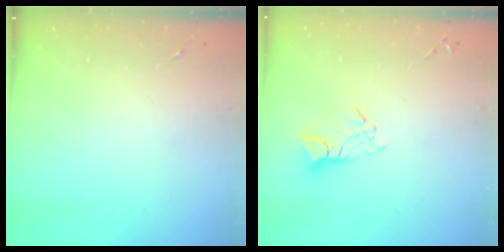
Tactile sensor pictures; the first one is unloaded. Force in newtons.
{"total": 8.4, "press": 8.4, "slide": 0.9}